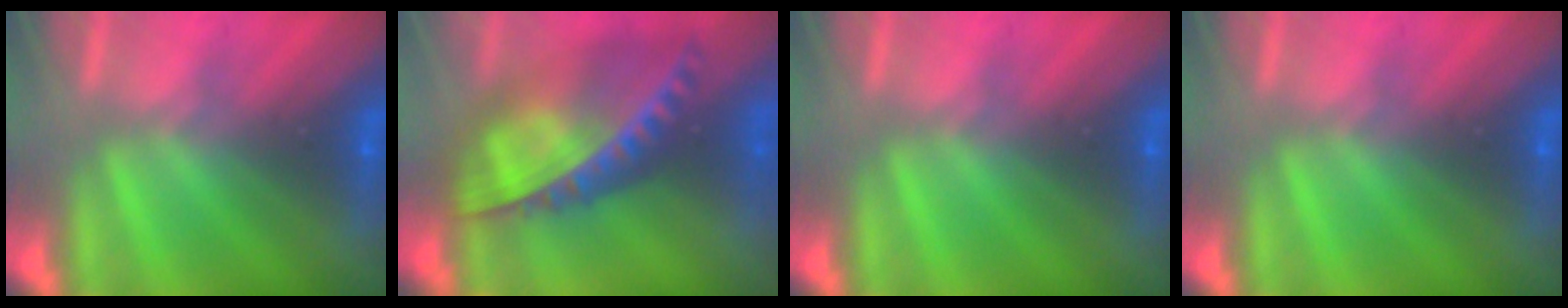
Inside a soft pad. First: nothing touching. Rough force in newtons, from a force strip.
{"total": 6.8}
{"total": 0.0}
{"total": 0.0}